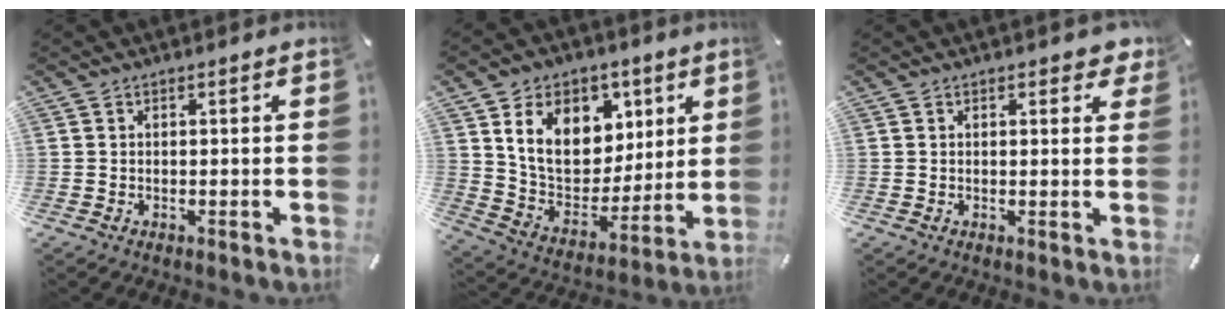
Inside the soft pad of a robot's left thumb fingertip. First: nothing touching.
{"total": 16.2, "force": [6.9, 12.3, 7.9], "torque": [-0.131, -0.024, 0.134]}
{"total": 2.1, "force": [1.4, 0.9, 1.3], "torque": [-0.013, -0.003, 0.022]}